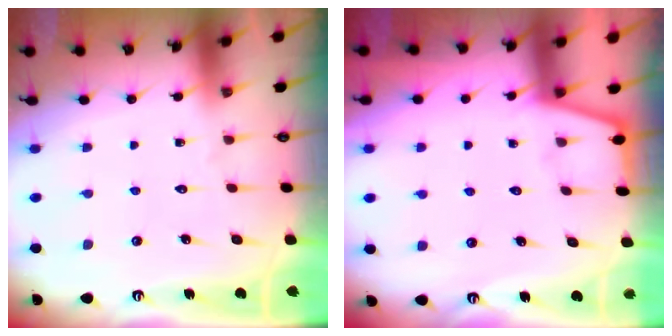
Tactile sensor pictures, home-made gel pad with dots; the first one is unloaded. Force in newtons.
{"total": 1.9, "press": 1.9, "slide": 0.2}